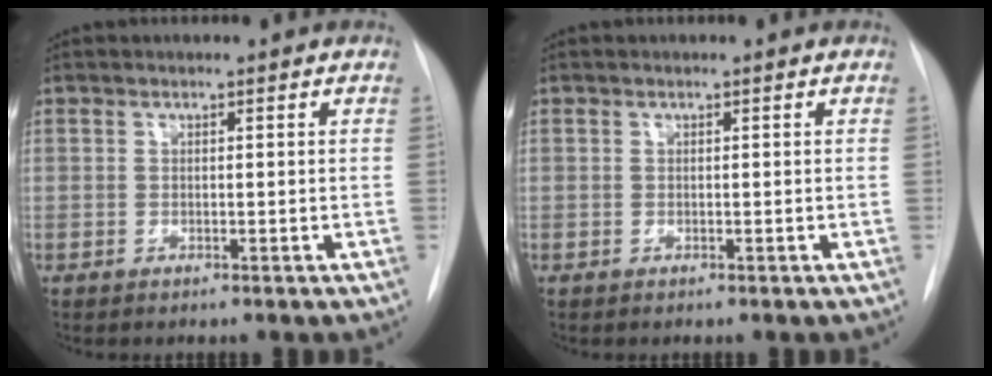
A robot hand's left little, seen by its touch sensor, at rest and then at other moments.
{"total": 0.0}